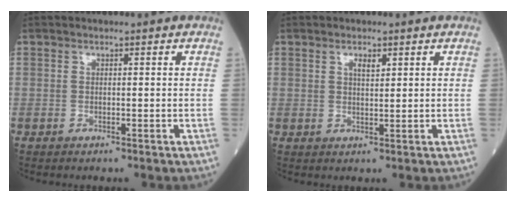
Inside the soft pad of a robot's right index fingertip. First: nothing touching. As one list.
[{"total": 1.8, "force": [1.0, 0.5, 1.4], "torque": [-0.026, 0.000, 0.018]}]